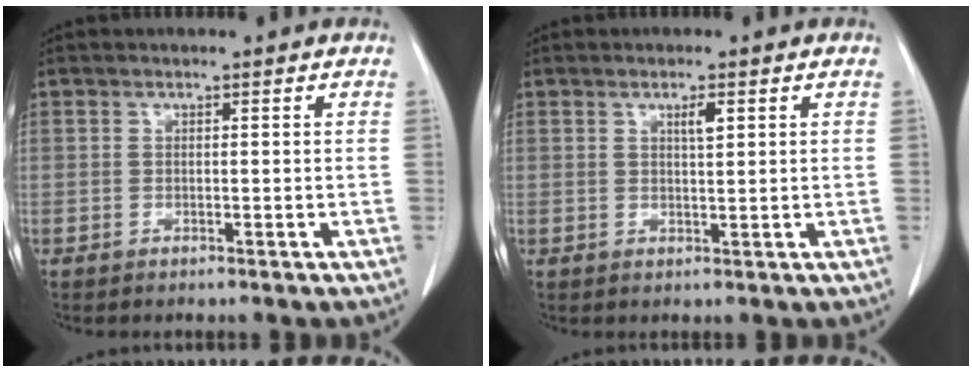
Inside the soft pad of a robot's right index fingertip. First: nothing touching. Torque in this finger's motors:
{"motor_torque": [0.18, 0.11, 0.03, 0.02]}